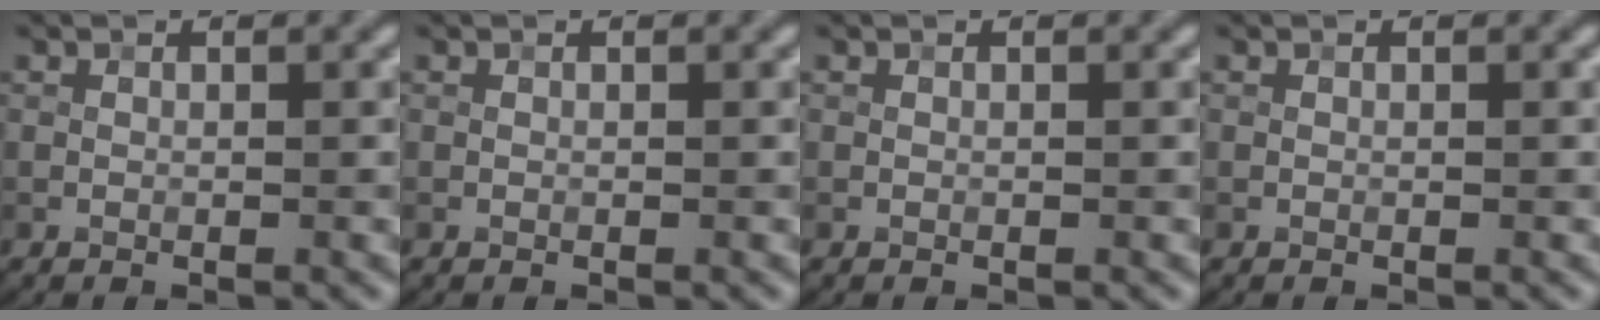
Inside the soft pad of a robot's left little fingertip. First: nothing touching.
{"total": 0.0}
{"total": 0.0}
{"total": 0.0}